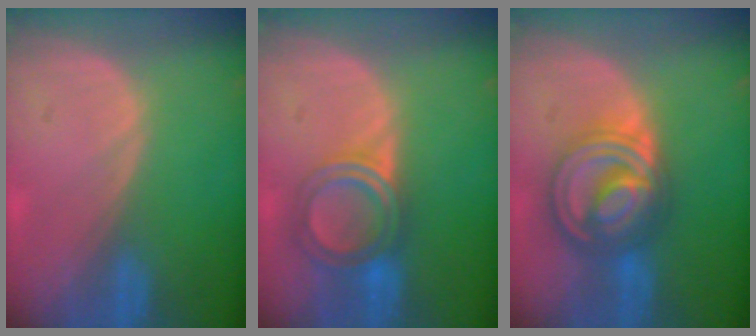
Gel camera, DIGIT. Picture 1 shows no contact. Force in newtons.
{"total": 5.9, "press": 5.6, "slide": 1.6}
{"total": 9.2, "press": 9.2, "slide": 0.6}